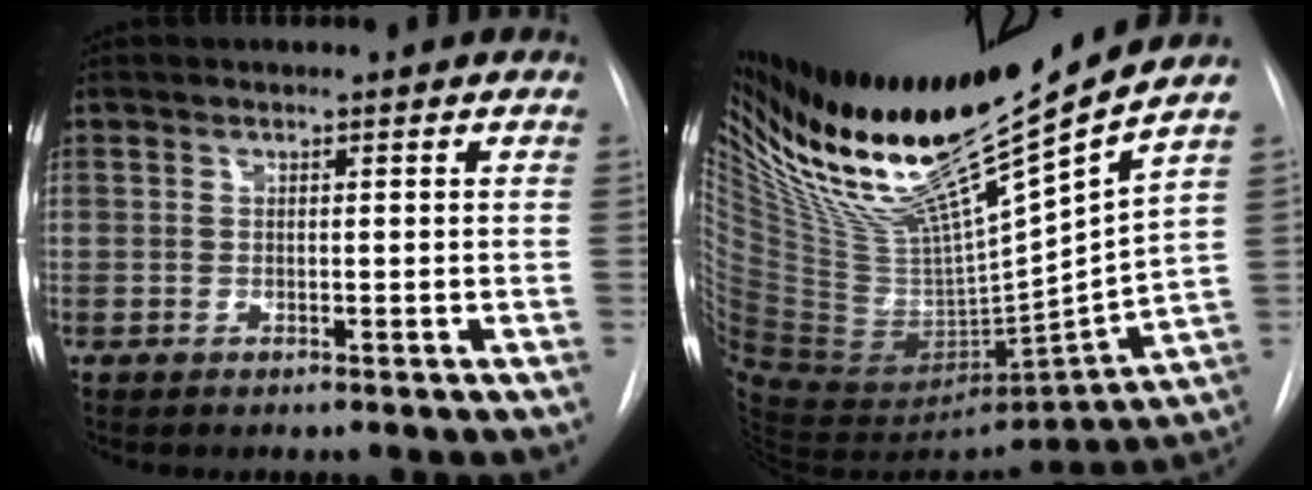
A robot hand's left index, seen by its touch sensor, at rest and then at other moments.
{"total": 25.2, "force": [19.7, 0.5, 15.7], "torque": [-0.250, -0.012, 0.353]}